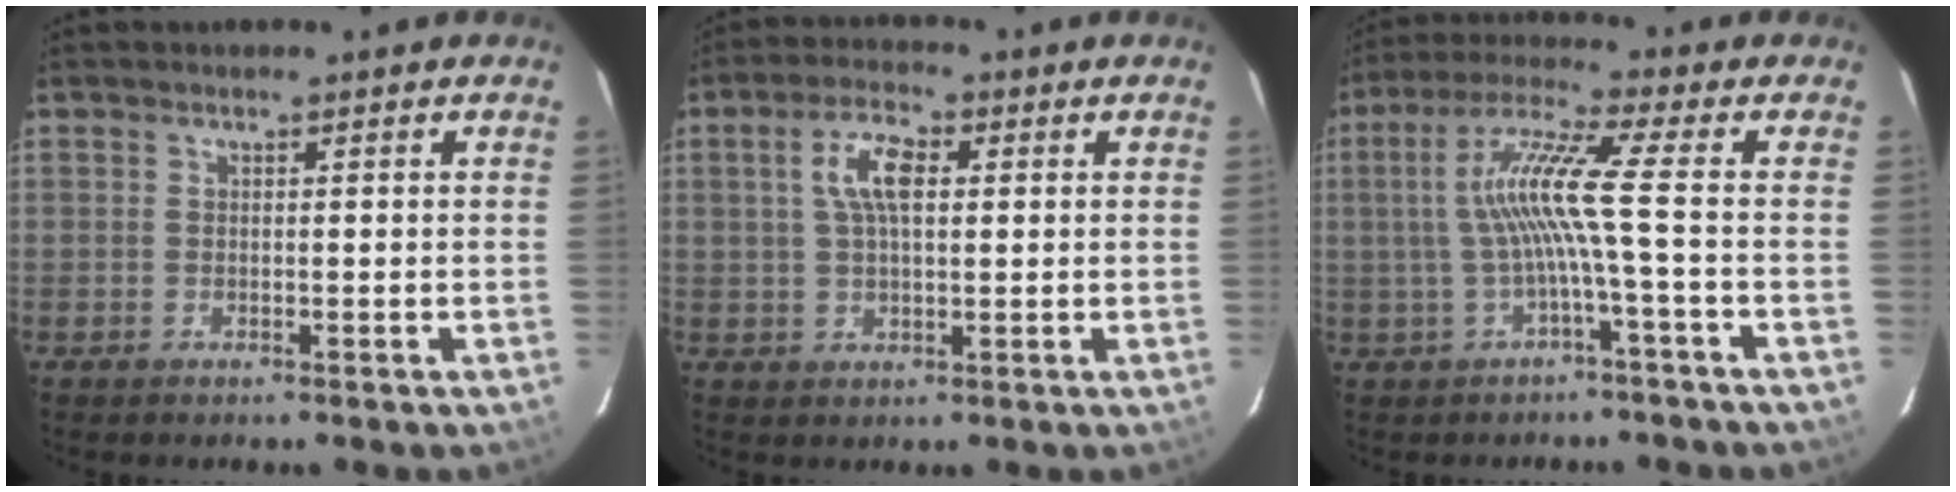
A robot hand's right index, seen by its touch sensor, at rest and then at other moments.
{"total": 6.7, "force": [1.6, 2.9, 5.8], "torque": [-0.109, 0.015, 0.030]}
{"total": 9.1, "force": [-1.1, -1.7, 8.8], "torque": [-0.176, 0.006, -0.014]}